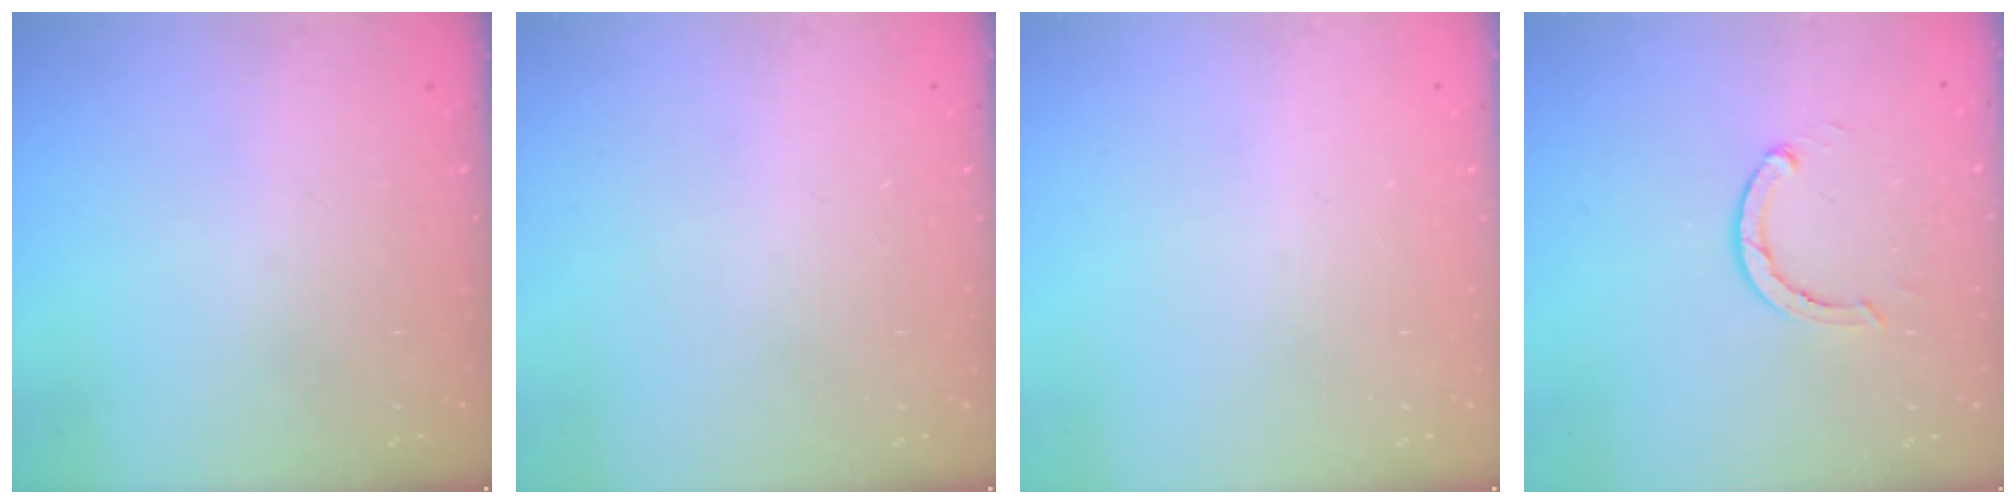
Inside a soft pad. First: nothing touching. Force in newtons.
{"total": 0.0}
{"total": 0.0}
{"total": 2.9, "press": 2.9, "slide": 0.5}